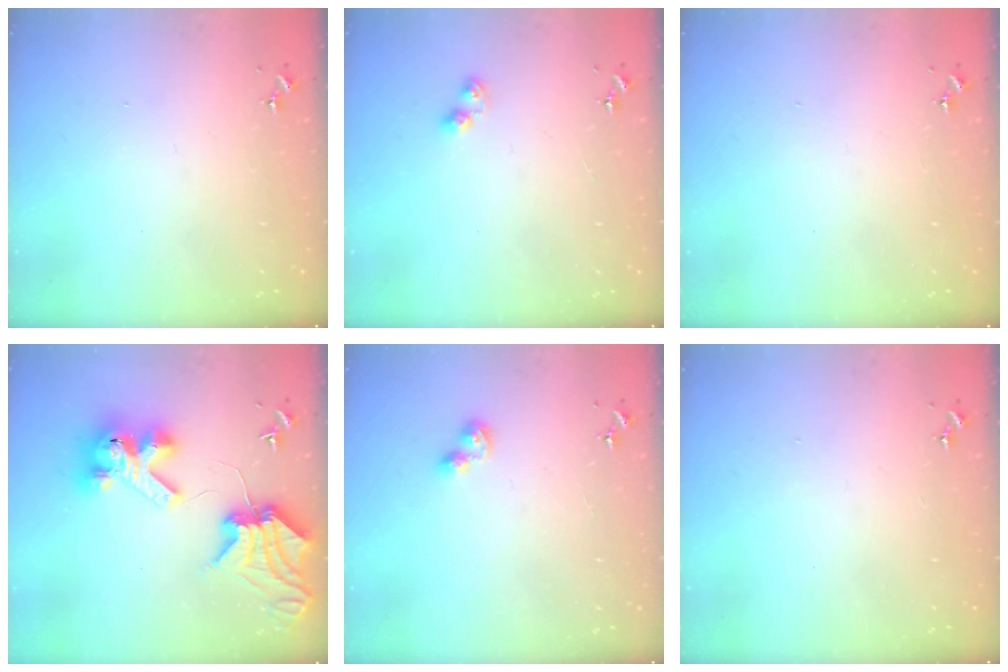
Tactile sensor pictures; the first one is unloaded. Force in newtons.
{"total": 4.6, "press": 4.6, "slide": 0.4}
{"total": 0.0}
{"total": 14.6, "press": 14.5, "slide": 1.6}
{"total": 5.7, "press": 5.6, "slide": 0.6}
{"total": 0.0}